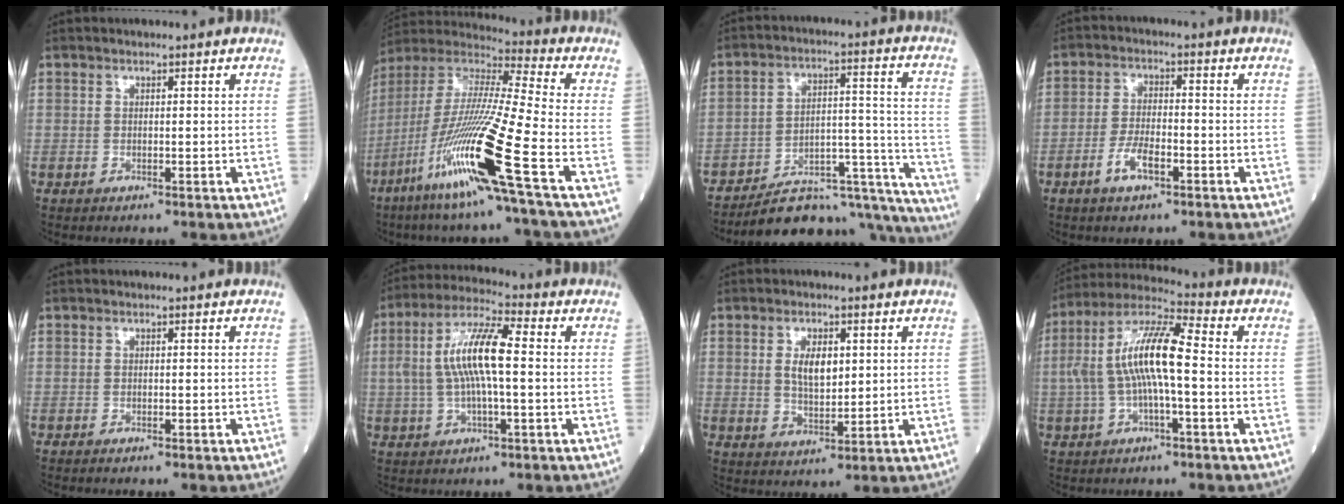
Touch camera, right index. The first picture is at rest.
{"total": 20.5, "force": [-9.0, -1.2, 18.3], "torque": [-0.402, -0.050, -0.186]}
{"total": 22.0, "force": [-20.5, 3.4, 7.1], "torque": [-0.038, 0.047, -0.287]}
{"total": 5.0, "force": [-2.5, 1.6, 4.0], "torque": [-0.083, 0.000, -0.049]}
{"total": 1.0, "force": [-0.9, 0.1, 0.5], "torque": [-0.011, -0.002, -0.011]}
{"total": 10.5, "force": [0.4, 2.2, 10.3], "torque": [-0.210, 0.020, 0.004]}
{"total": 5.3, "force": [1.3, 2.3, 4.5], "torque": [-0.082, 0.001, 0.027]}
{"total": 11.9, "force": [-0.4, 2.2, 11.6], "torque": [-0.240, 0.028, -0.013]}